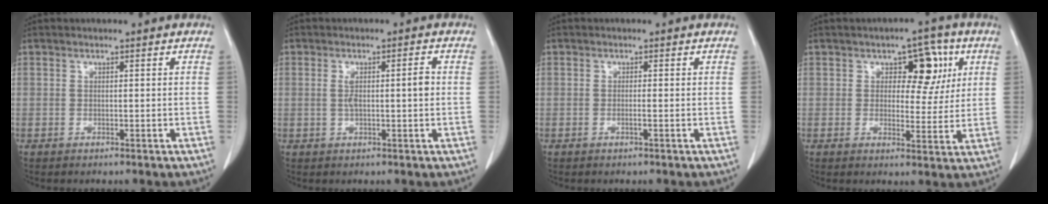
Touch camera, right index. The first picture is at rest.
{"total": 3.7, "force": [0.2, 0.6, 3.6], "torque": [-0.066, 0.009, 0.006]}
{"total": 0.9, "force": [-0.3, -0.2, 0.8], "torque": [-0.014, 0.000, -0.005]}
{"total": 7.3, "force": [2.5, 4.1, 5.5], "torque": [-0.059, 0.016, 0.034]}